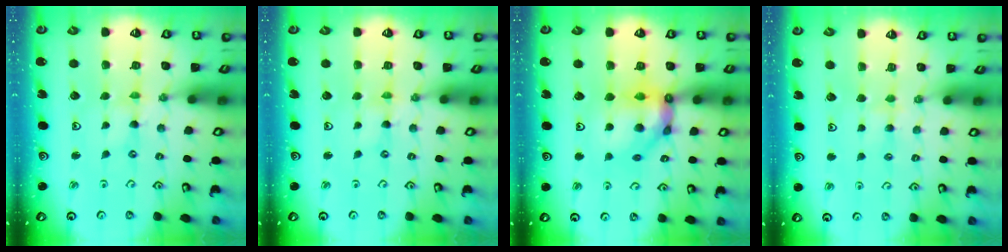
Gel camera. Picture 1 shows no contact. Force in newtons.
{"total": 0.0}
{"total": 12.9, "press": 12.8, "slide": 1.8}
{"total": 2.9, "press": 2.9, "slide": 0.5}